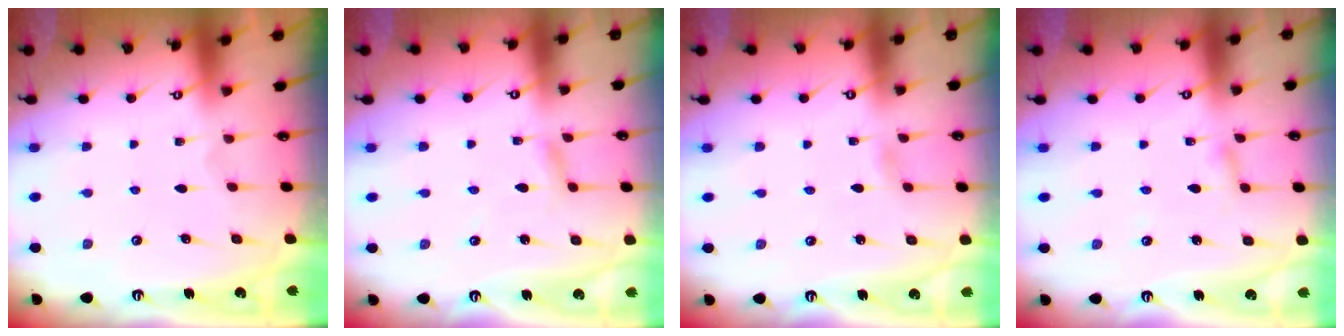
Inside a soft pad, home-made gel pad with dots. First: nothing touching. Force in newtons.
{"total": 2.5, "press": 2.4, "slide": 0.3}
{"total": 1.6, "press": 1.6, "slide": 0.2}
{"total": 2.1, "press": 2.1, "slide": 0.2}